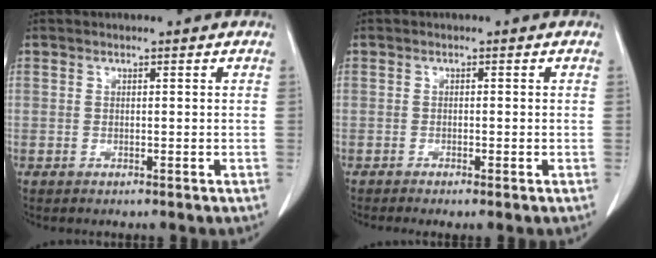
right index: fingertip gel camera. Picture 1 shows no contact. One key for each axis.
{"total": 2.1, "fx": -0.8, "fy": 0.6, "fz": 1.8, "tx": -0.044, "ty": -0.002, "tz": -0.011}